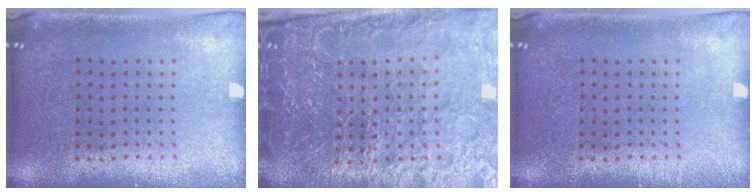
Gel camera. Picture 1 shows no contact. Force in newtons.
{"total": 5.8, "press": 5.2, "slide": 2.5}
{"total": 0.0}